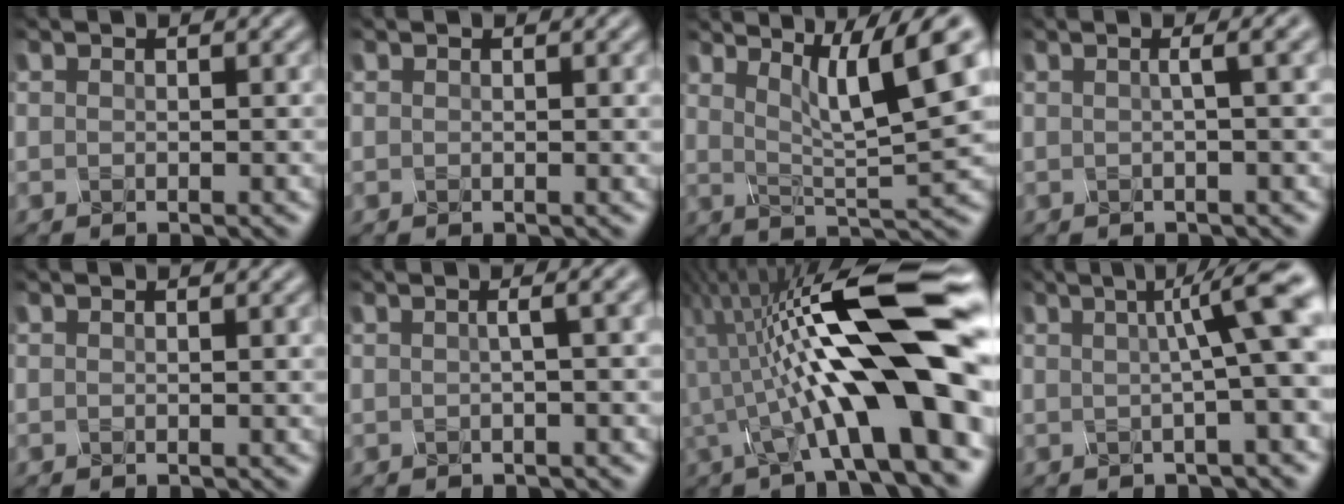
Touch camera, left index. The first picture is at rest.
{"total": 0.6, "force": [0.2, 0.1, 0.5], "torque": [-0.004, -0.003, 0.005]}
{"total": 8.5, "force": [3.9, 1.1, 7.5], "torque": [-0.114, 0.013, 0.085]}
{"total": 4.1, "force": [1.3, 1.6, 3.6], "torque": [-0.030, 0.036, 0.001]}
{"total": 0.5, "force": [0.2, 0.2, 0.4], "torque": [-0.002, 0.000, 0.001]}
{"total": 5.0, "force": [1.4, 2.4, 4.2], "torque": [-0.030, 0.043, 0.004]}
{"total": 12.0, "force": [-2.1, 1.9, 11.6], "torque": [-0.191, 0.025, -0.020]}
{"total": 6.4, "force": [0.6, 0.6, 6.4], "torque": [-0.072, 0.014, 0.018]}